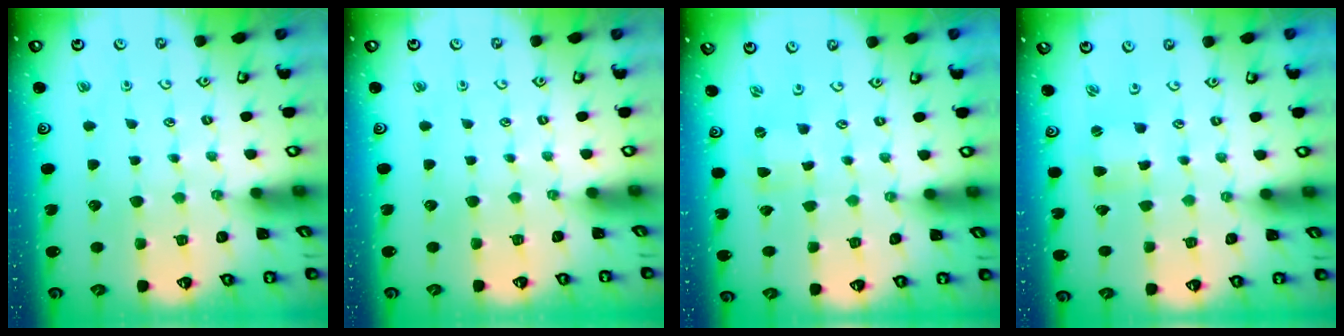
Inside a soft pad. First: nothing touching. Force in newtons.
{"total": 0.0}
{"total": 0.0}
{"total": 1.5, "press": 1.4, "slide": 0.3}